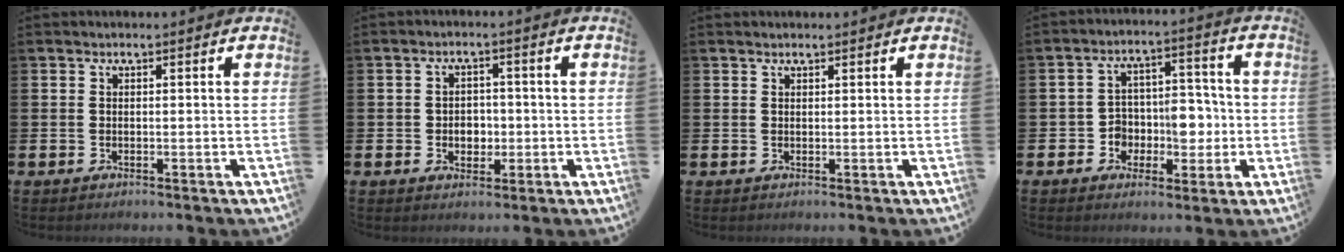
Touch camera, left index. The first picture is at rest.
{"total": 2.9, "force": [-0.4, 2.4, 1.5], "torque": [-0.017, 0.002, -0.016]}
{"total": 0.8, "force": [0.7, 0.2, 0.1], "torque": [-0.002, 0.002, 0.013]}
{"total": 6.2, "force": [-1.2, 5.3, 3.1], "torque": [-0.059, 0.006, -0.024]}